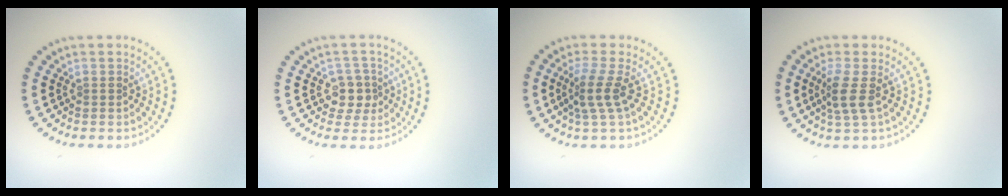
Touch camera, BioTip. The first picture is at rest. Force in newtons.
{"total": 2.5, "press": 2.2, "slide": 1.1}
{"total": 2.8, "press": 1.9, "slide": 2.0}
{"total": 2.5, "press": 1.9, "slide": 1.6}